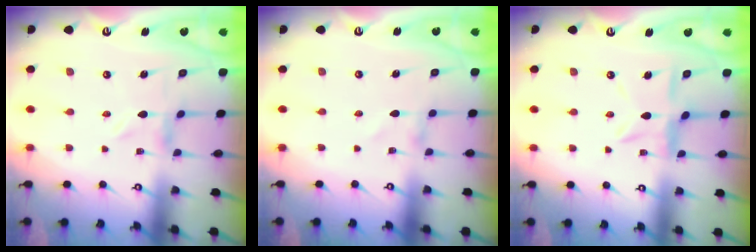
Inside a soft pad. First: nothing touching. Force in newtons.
{"total": 1.0, "press": 1.0, "slide": 0.1}
{"total": 8.3, "press": 8.3, "slide": 0.7}